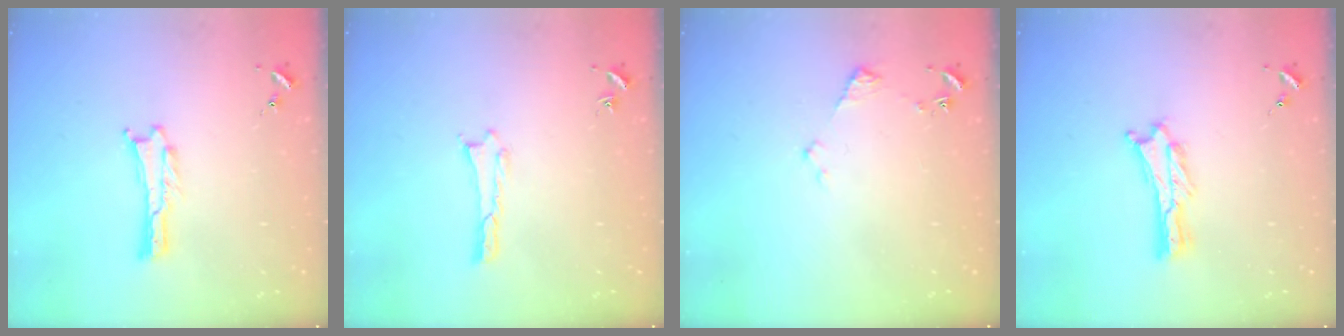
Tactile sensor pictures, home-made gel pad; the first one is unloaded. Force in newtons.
{"total": 0.0}
{"total": 2.2, "press": 2.2, "slide": 0.3}
{"total": 0.9, "press": 0.9, "slide": 0.2}